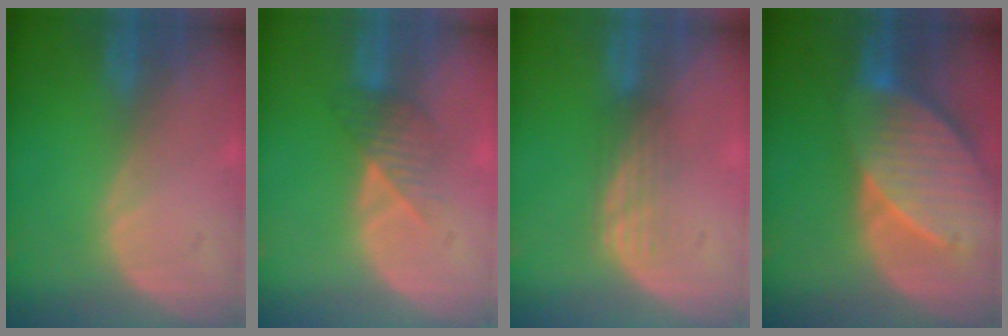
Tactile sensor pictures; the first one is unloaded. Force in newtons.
{"total": 3.6, "press": 3.4, "slide": 1.4}
{"total": 3.1, "press": 2.7, "slide": 1.7}
{"total": 10.4, "press": 9.1, "slide": 5.0}